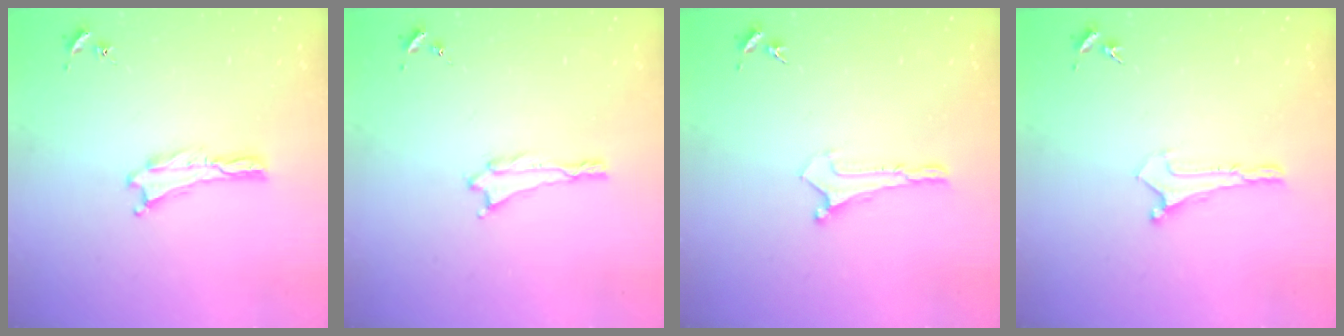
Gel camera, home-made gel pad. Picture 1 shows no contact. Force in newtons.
{"total": 0.0}
{"total": 0.0}
{"total": 0.0}